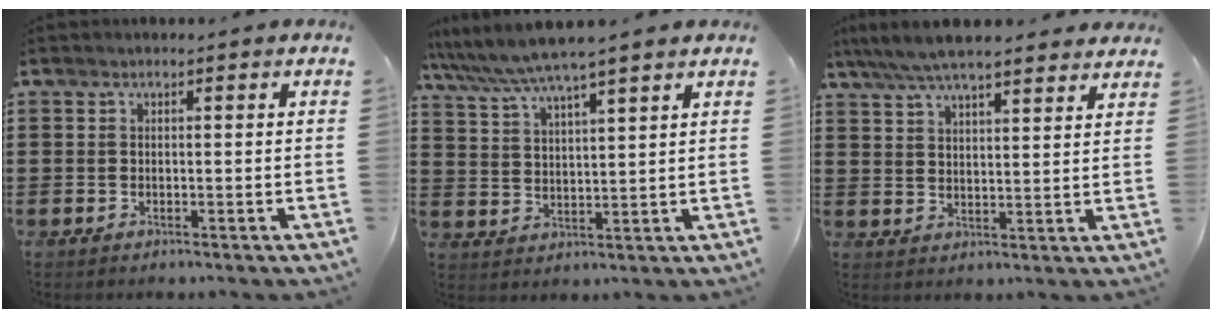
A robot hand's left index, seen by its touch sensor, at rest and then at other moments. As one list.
[{"total": 5.7, "force": [5.1, 0.2, 2.6], "torque": [-0.068, -0.020, 0.087]}, {"total": 6.4, "force": [5.7, 1.0, 2.6], "torque": [-0.067, -0.014, 0.104]}]